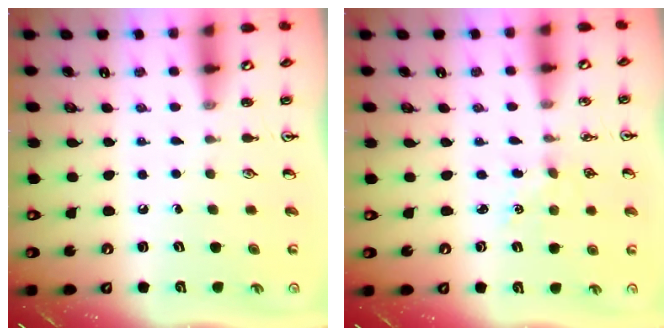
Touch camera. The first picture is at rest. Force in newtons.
{"total": 2.7, "press": 2.7, "slide": 0.4}